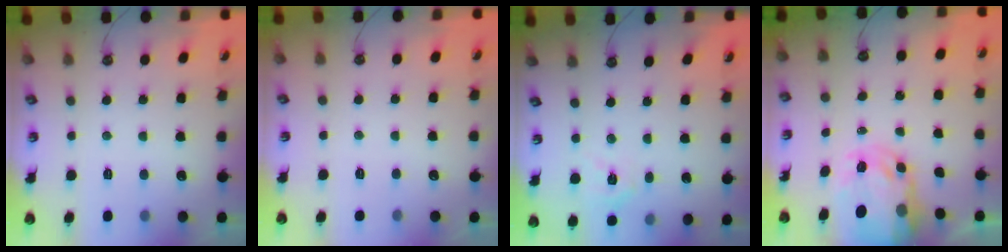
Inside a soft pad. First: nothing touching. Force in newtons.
{"total": 0.0}
{"total": 6.6, "press": 6.5, "slide": 0.7}
{"total": 5.9, "press": 5.9, "slide": 0.5}